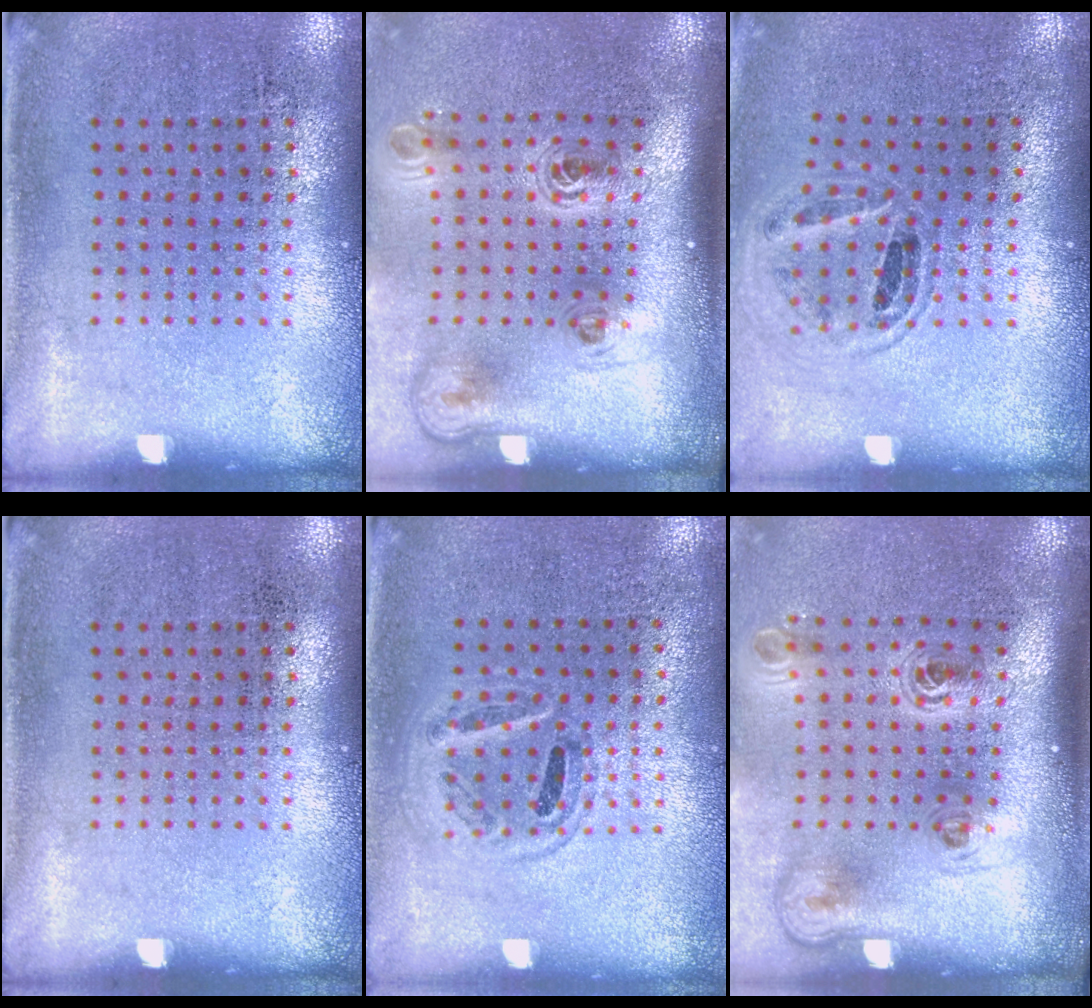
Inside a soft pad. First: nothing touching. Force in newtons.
{"total": 2.3, "press": 1.5, "slide": 1.8}
{"total": 0.9, "press": 0.9, "slide": 0.2}
{"total": 0.0}
{"total": 0.9, "press": 0.9, "slide": 0.3}
{"total": 2.3, "press": 1.5, "slide": 1.8}